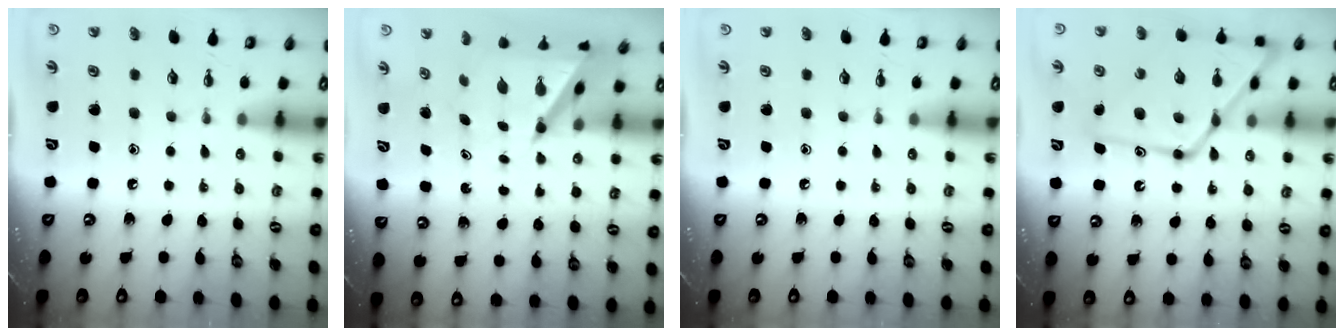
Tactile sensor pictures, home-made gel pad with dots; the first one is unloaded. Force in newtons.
{"total": 6.6, "press": 6.5, "slide": 0.6}
{"total": 0.0}
{"total": 19.6, "press": 19.6, "slide": 1.6}